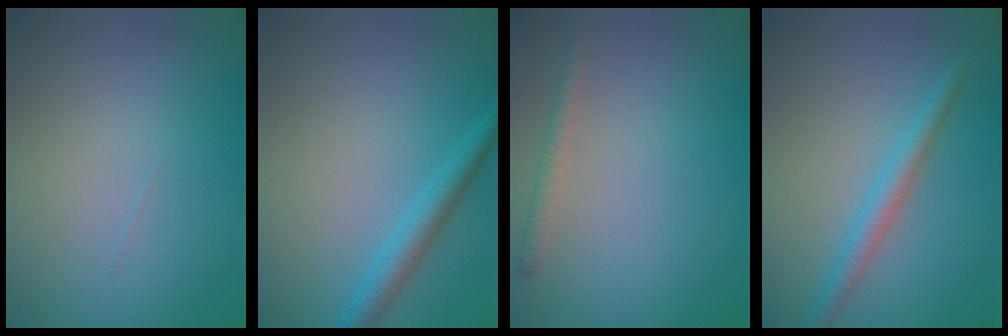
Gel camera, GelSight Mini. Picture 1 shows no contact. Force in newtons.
{"total": 2.8, "press": 2.8, "slide": 0.2}
{"total": 1.4, "press": 1.4, "slide": 0.1}
{"total": 2.6, "press": 2.6, "slide": 0.1}